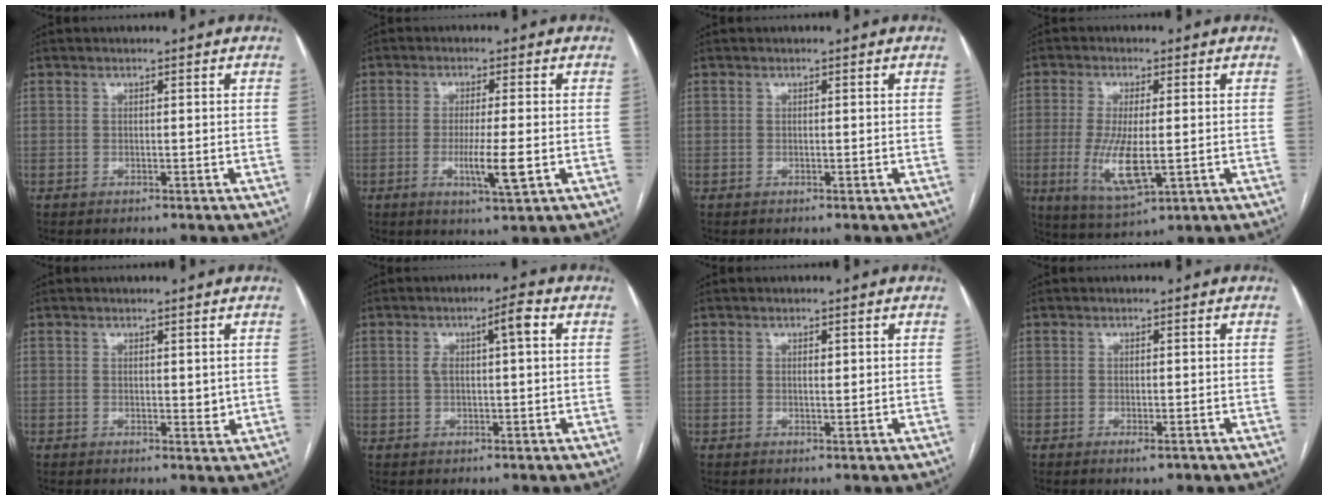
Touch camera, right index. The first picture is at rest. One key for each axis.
{"total": 6.1, "fx": -1.5, "fy": 0.0, "fz": 5.9, "tx": -0.110, "ty": -0.016, "tz": -0.025}
{"total": 0.0}
{"total": 8.6, "fx": -1.4, "fy": 2.4, "fz": 8.2, "tx": -0.172, "ty": -0.023, "tz": -0.019}
{"total": 1.6, "fx": 0.2, "fy": 0.8, "fz": 1.4, "tx": -0.017, "ty": -0.005, "tz": 0.006}
{"total": 4.8, "fx": 1.2, "fy": 1.0, "fz": 4.5, "tx": -0.084, "ty": 0.022, "tz": 0.022}
{"total": 0.9, "fx": 0.2, "fy": 0.3, "fz": 0.8, "tx": -0.014, "ty": 0.001, "tz": 0.003}
{"total": 1.5, "fx": -1.1, "fy": 0.4, "fz": 1.0, "tx": -0.014, "ty": -0.001, "tz": -0.013}